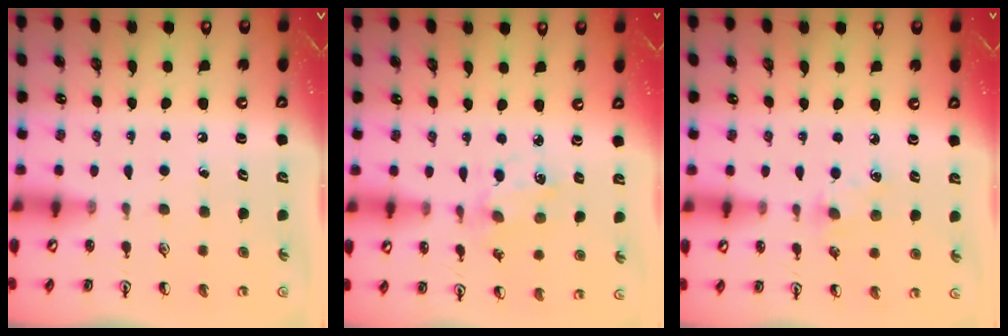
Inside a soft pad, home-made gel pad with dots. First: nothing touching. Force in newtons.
{"total": 1.2, "press": 1.1, "slide": 0.3}
{"total": 5.1, "press": 5.0, "slide": 0.8}